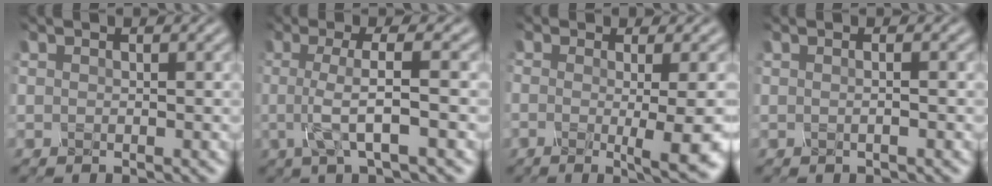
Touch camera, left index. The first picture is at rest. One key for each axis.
{"total": 4.2, "fx": -0.9, "fy": 0.6, "fz": 4.0, "tx": -0.069, "ty": 0.000, "tz": -0.022}
{"total": 5.3, "fx": -1.2, "fy": 0.5, "fz": 5.1, "tx": -0.072, "ty": -0.007, "tz": -0.020}
{"total": 2.3, "fx": 0.5, "fy": 1.1, "fz": 2.0, "tx": -0.012, "ty": 0.017, "tz": -0.024}